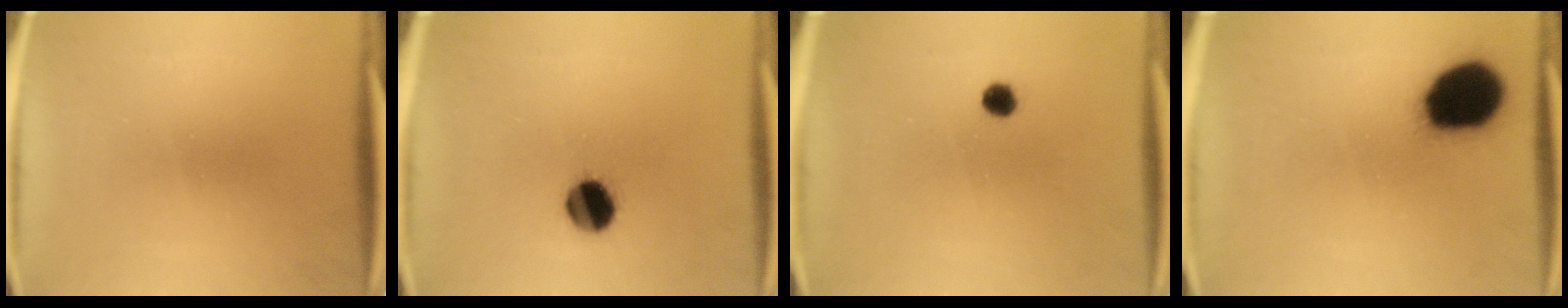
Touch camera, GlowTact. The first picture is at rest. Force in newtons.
{"total": 8.3}
{"total": 2.3}
{"total": 17.1}